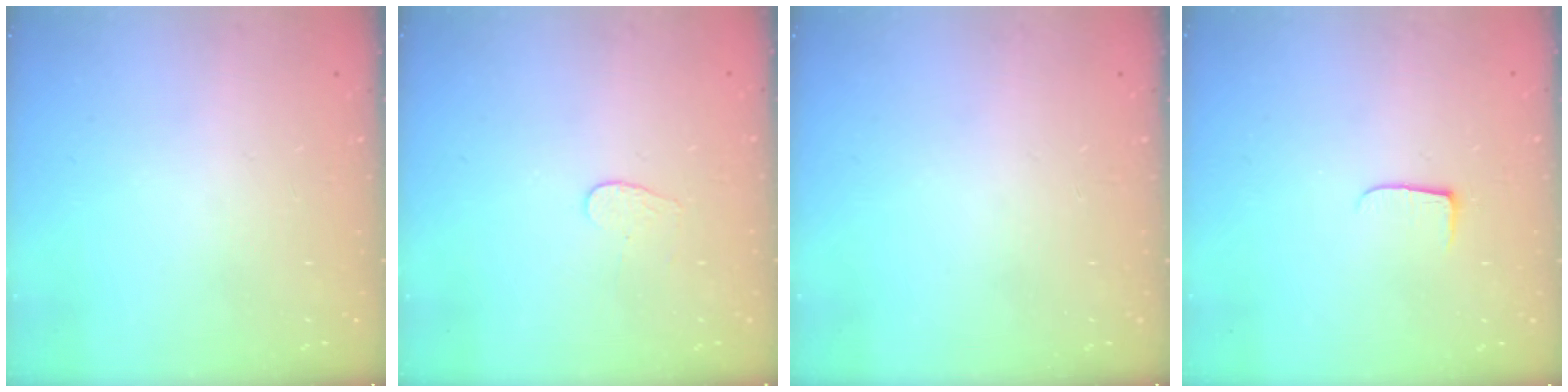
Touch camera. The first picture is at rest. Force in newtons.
{"total": 3.8, "press": 3.8, "slide": 0.3}
{"total": 0.0}
{"total": 5.6, "press": 5.5, "slide": 0.7}